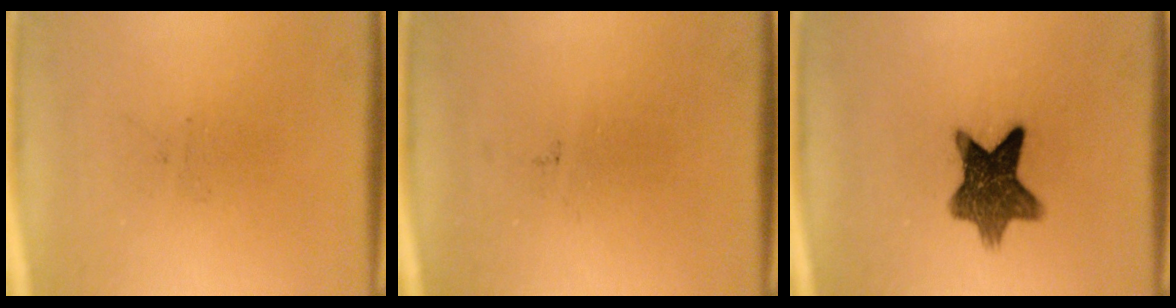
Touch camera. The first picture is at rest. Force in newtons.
{"total": 0.0}
{"total": 9.4}